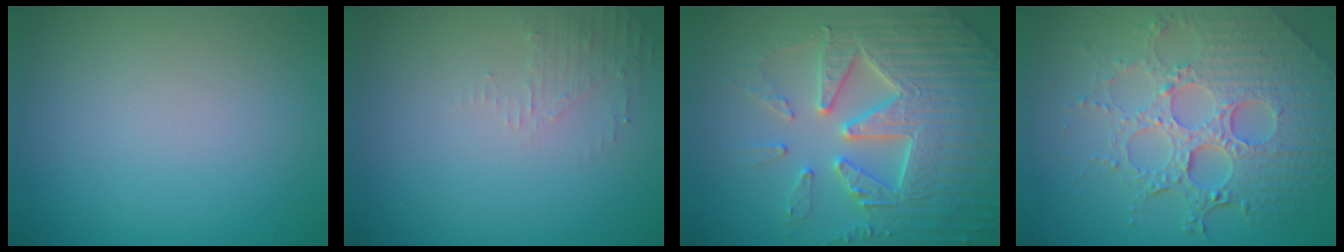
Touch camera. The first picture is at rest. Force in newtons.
{"total": 1.6, "press": 1.5, "slide": 0.4}
{"total": 7.7, "press": 7.6, "slide": 1.5}
{"total": 8.2, "press": 6.0, "slide": 5.6}